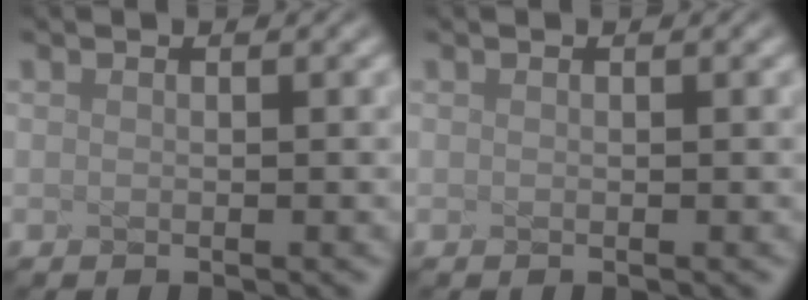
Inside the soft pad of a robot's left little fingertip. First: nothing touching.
{"total": 0.0}